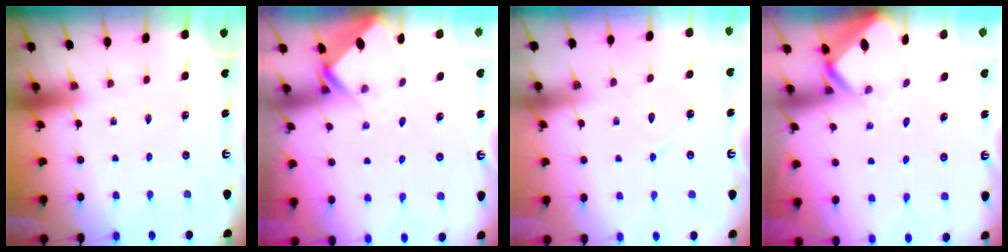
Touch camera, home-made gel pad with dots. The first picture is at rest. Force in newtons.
{"total": 2.7, "press": 2.7, "slide": 0.2}
{"total": 5.0, "press": 5.0, "slide": 0.6}
{"total": 2.7, "press": 2.7, "slide": 0.2}